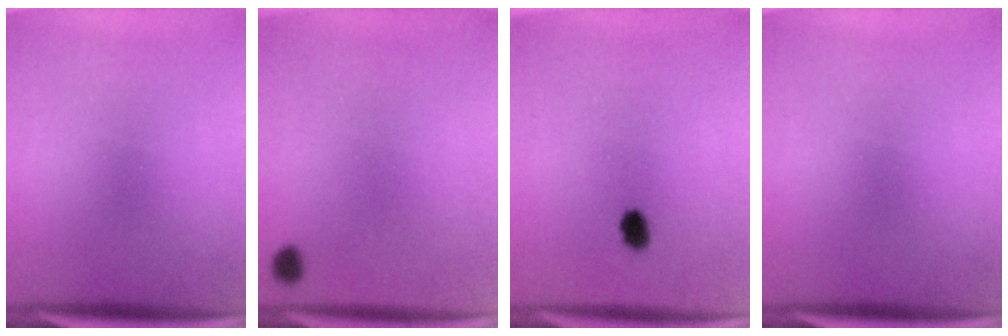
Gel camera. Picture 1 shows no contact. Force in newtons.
{"total": 2.9}
{"total": 2.3}
{"total": 0.0}